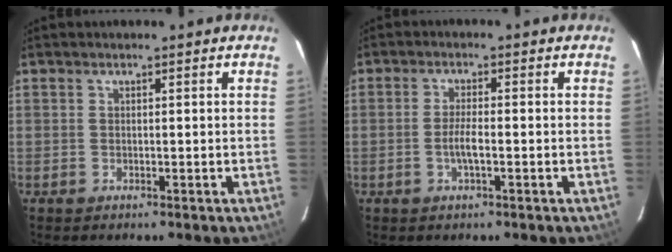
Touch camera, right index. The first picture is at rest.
{"total": 3.0, "force": [-1.0, 0.4, 2.8], "torque": [-0.055, -0.003, -0.019]}